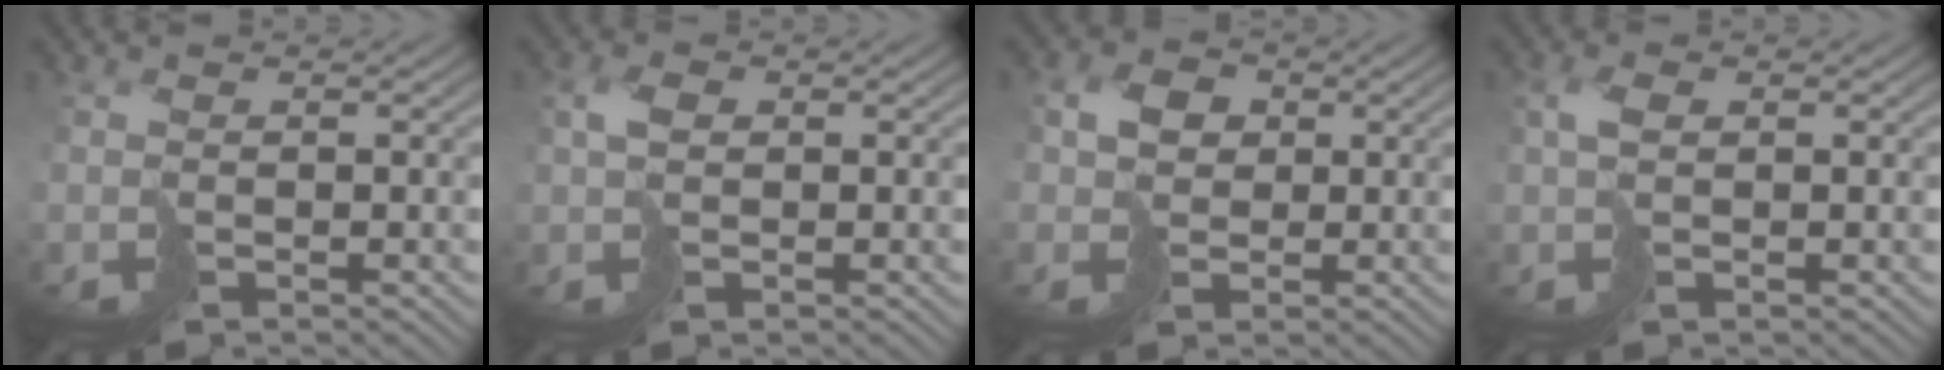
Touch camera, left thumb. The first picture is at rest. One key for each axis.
{"total": 2.2, "fx": 0.7, "fy": 1.3, "fz": 1.7, "tx": -0.037, "ty": 0.002, "tz": 0.013}
{"total": 4.1, "fx": 0.8, "fy": 3.5, "fz": 2.1, "tx": -0.045, "ty": 0.004, "tz": 0.012}
{"total": 2.1, "fx": 0.6, "fy": 1.0, "fz": 1.7, "tx": -0.042, "ty": 0.002, "tz": 0.013}